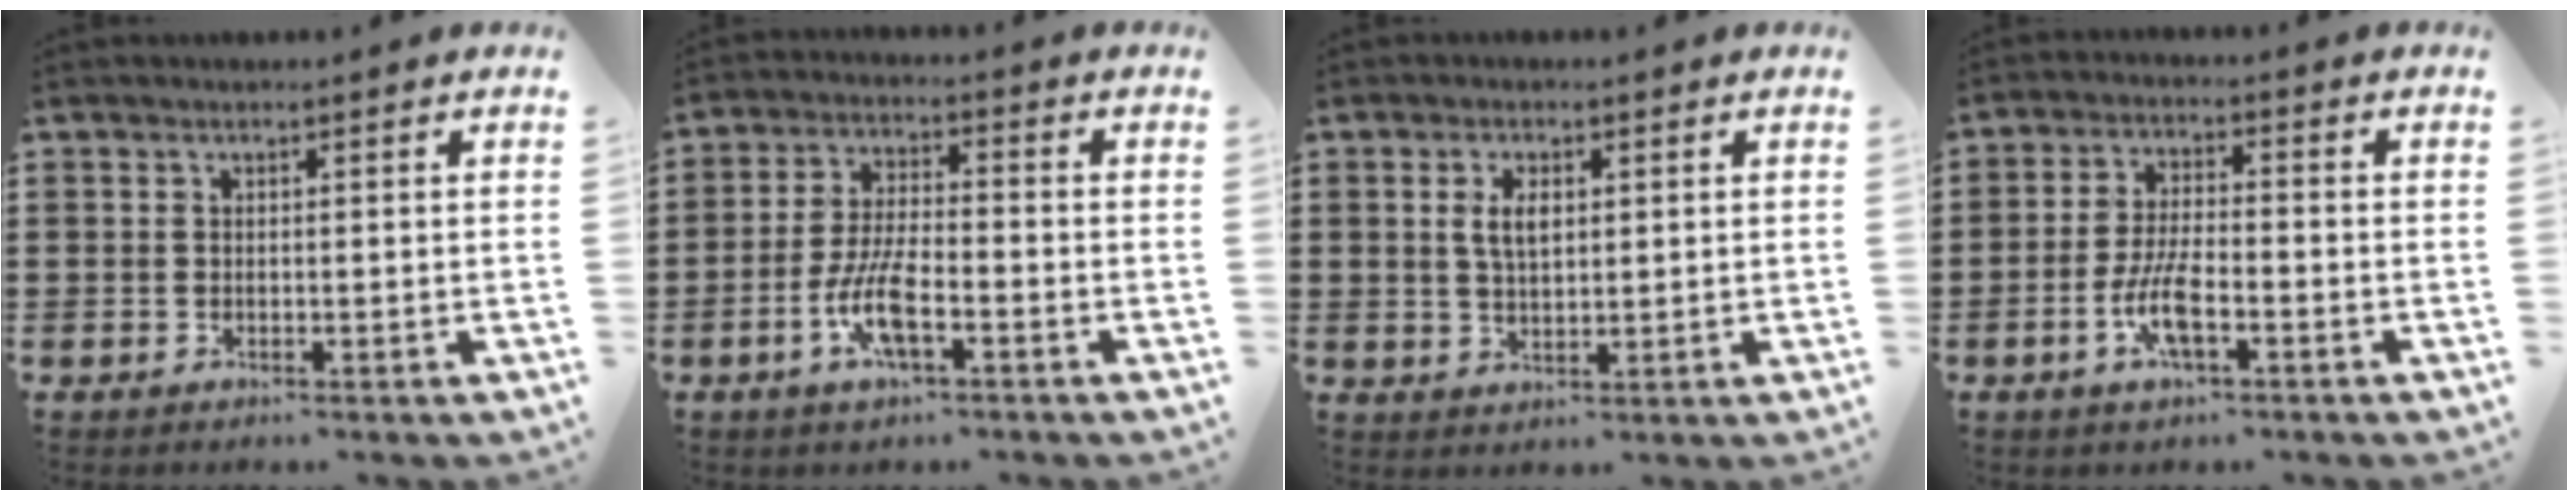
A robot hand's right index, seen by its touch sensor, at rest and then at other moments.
{"total": 7.7, "force": [-3.1, 2.4, 6.6], "torque": [-0.146, -0.010, -0.061]}
{"total": 3.8, "force": [0.9, 1.8, 3.2], "torque": [-0.067, 0.008, 0.014]}
{"total": 6.7, "force": [-2.6, 2.1, 5.8], "torque": [-0.128, -0.007, -0.052]}